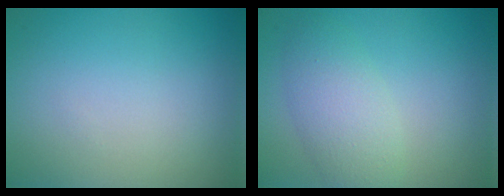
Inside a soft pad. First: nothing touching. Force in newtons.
{"total": 3.8, "press": 3.8, "slide": 0.1}